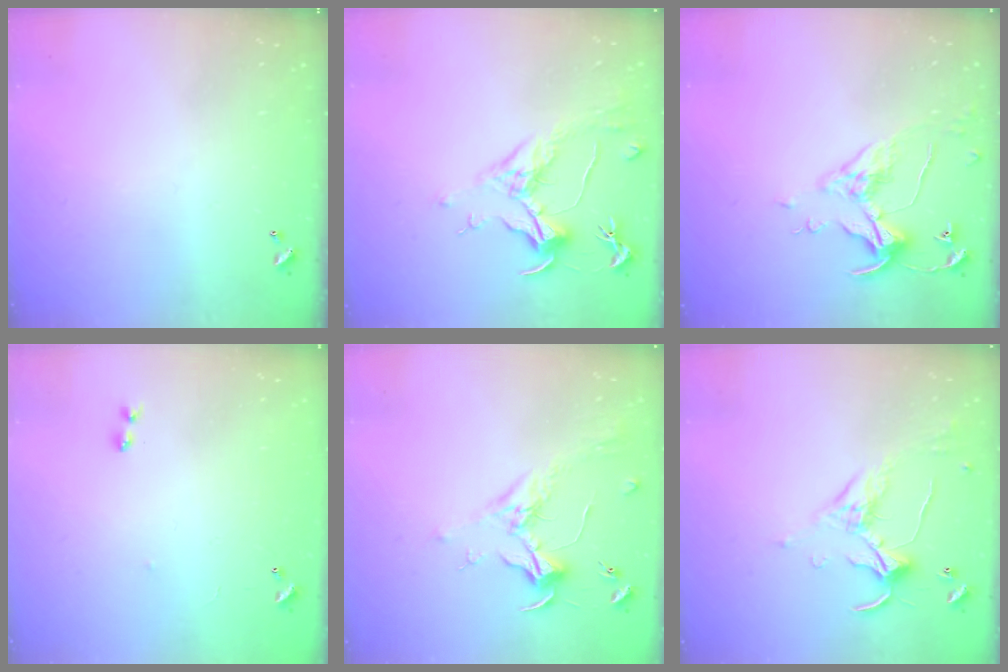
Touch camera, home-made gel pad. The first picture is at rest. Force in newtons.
{"total": 1.6, "press": 1.3, "slide": 0.9}
{"total": 6.2, "press": 6.1, "slide": 0.8}
{"total": 7.2, "press": 7.2, "slide": 0.5}
{"total": 1.8, "press": 1.6, "slide": 0.7}
{"total": 1.2, "press": 0.8, "slide": 0.8}